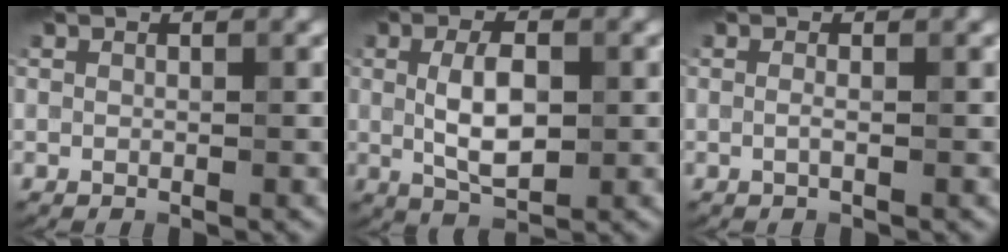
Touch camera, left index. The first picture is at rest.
{"total": 4.6, "force": [-0.1, 2.3, 4.0], "torque": [-0.081, -0.002, 0.003]}
{"total": 0.6, "force": [-0.4, 0.0, 0.5], "torque": [-0.013, -0.004, -0.008]}